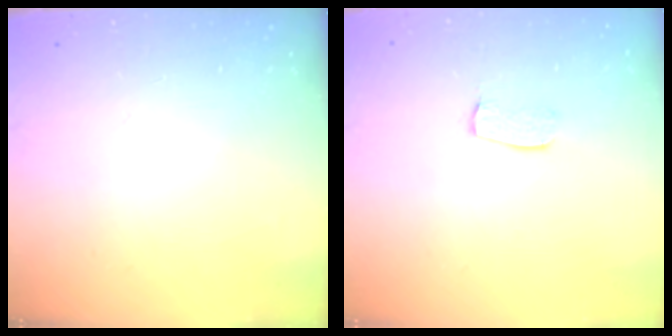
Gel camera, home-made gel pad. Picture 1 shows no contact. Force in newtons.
{"total": 5.9, "press": 5.9, "slide": 0.3}